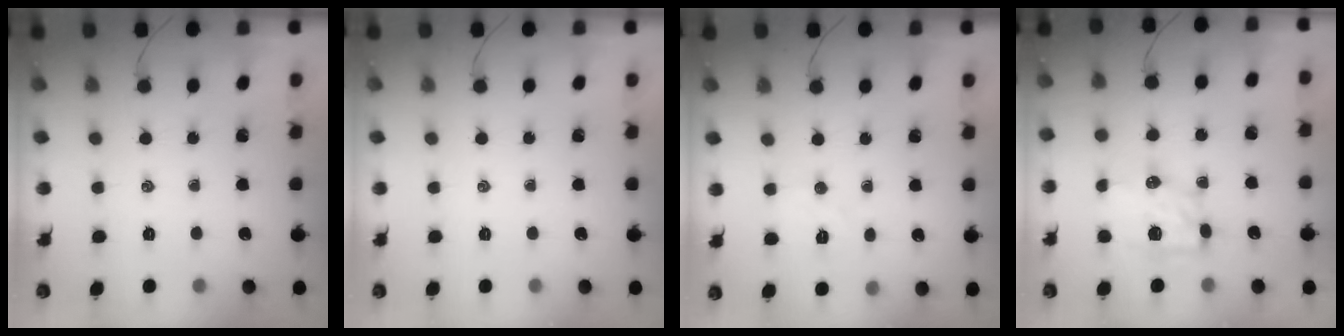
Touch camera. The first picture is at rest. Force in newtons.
{"total": 0.0}
{"total": 5.5, "press": 5.4, "slide": 1.2}
{"total": 7.7, "press": 7.7, "slide": 0.6}